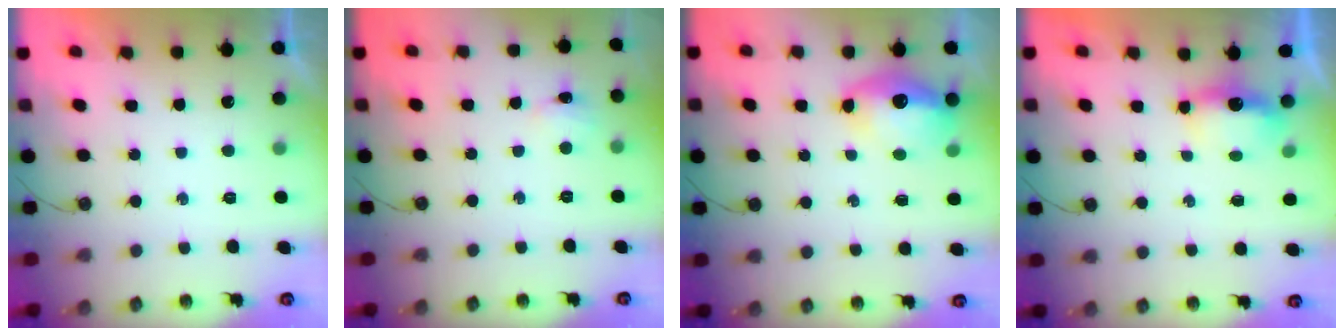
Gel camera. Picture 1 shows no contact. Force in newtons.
{"total": 2.9, "press": 2.8, "slide": 0.6}
{"total": 12.1, "press": 12.1, "slide": 1.1}
{"total": 4.8, "press": 4.6, "slide": 1.3}